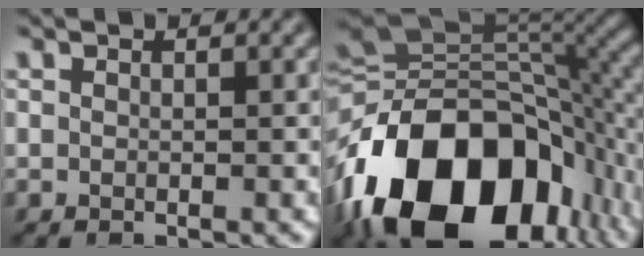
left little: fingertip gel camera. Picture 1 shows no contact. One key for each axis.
{"total": 18.8, "fx": -7.9, "fy": 11.9, "fz": 12.3, "tx": -0.238, "ty": -0.013, "tz": -0.127}